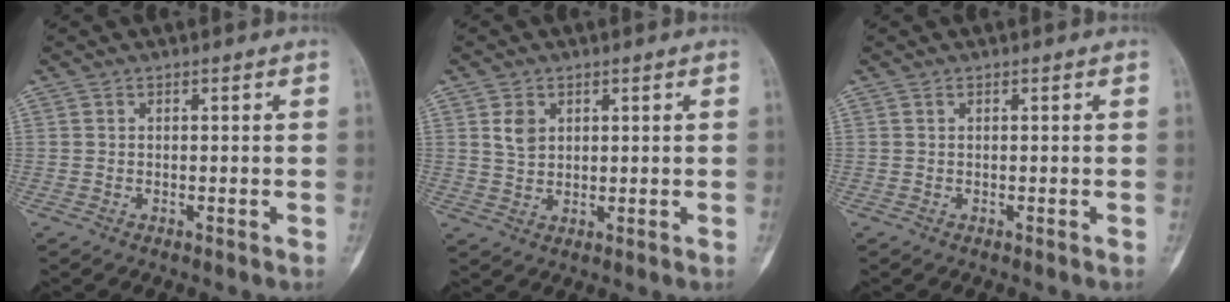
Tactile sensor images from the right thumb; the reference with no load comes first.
{"total": 3.5, "force": [1.3, 2.7, 1.9], "torque": [-0.020, -0.008, 0.028]}
{"total": 0.0}